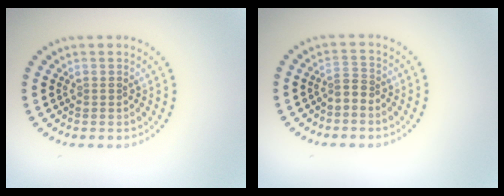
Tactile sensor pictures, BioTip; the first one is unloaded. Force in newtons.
{"total": 1.6, "press": 1.2, "slide": 1.1}